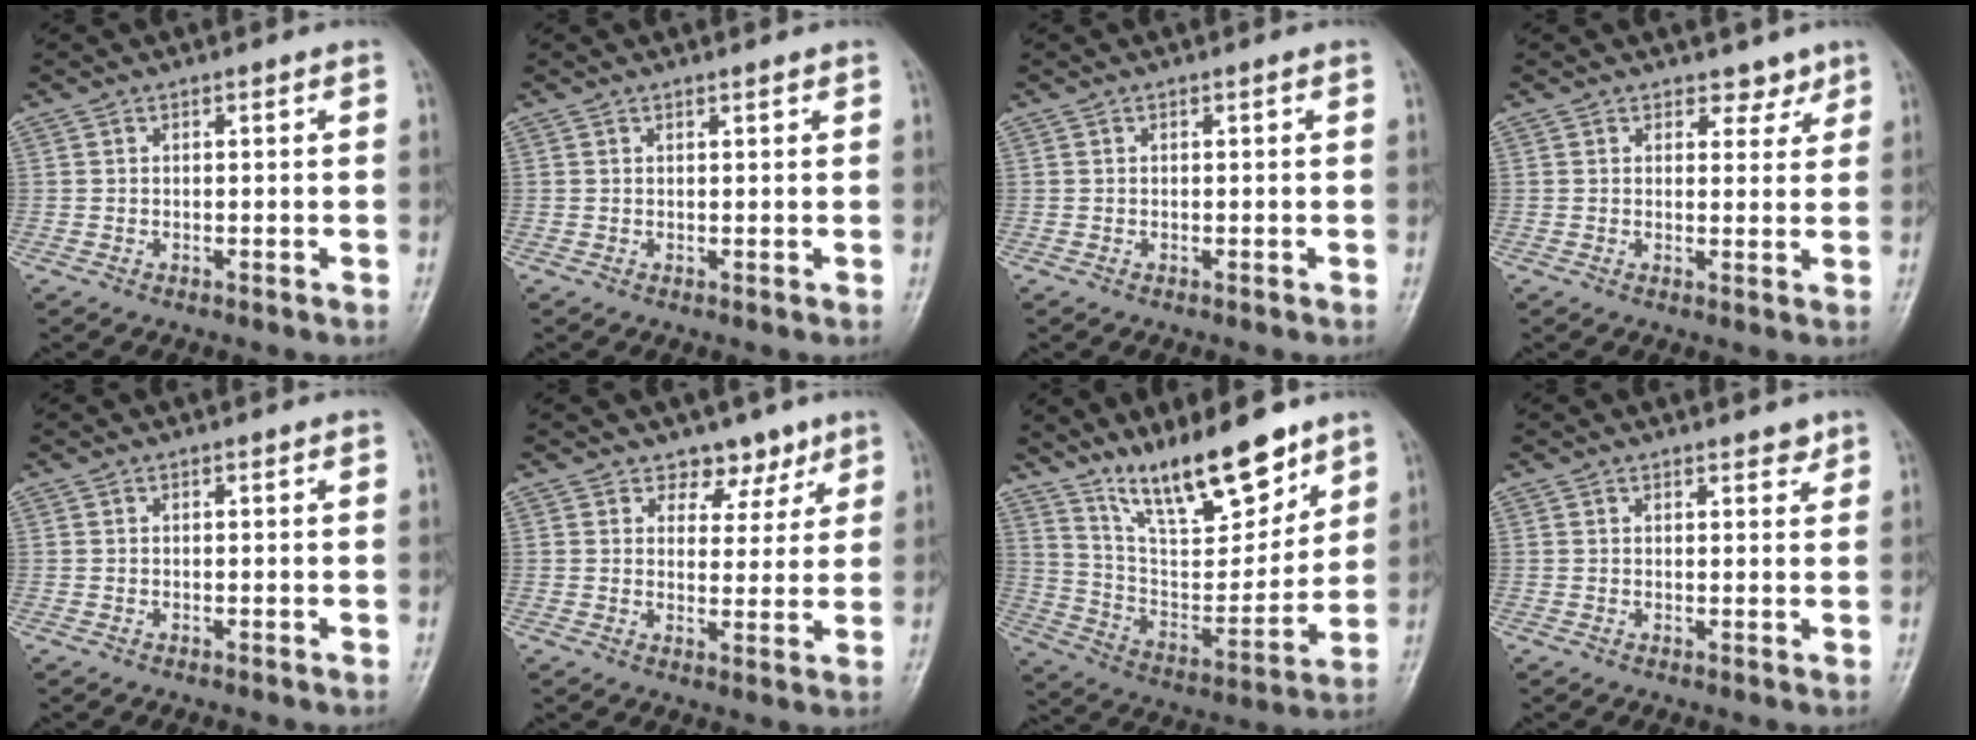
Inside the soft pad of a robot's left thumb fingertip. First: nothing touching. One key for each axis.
{"total": 0.7, "fx": 0.6, "fy": 0.2, "fz": 0.3, "tx": -0.007, "ty": -0.004, "tz": 0.009}
{"total": 0.0}
{"total": 3.2, "fx": 2.4, "fy": 2.0, "fz": 0.7, "tx": 0.017, "ty": -0.014, "tz": 0.031}
{"total": 0.0}
{"total": 5.5, "fx": 3.9, "fy": 3.6, "fz": 1.3, "tx": 0.019, "ty": -0.022, "tz": 0.057}
{"total": 18.4, "fx": 13.5, "fy": 5.7, "fz": 11.2, "tx": -0.136, "ty": -0.083, "tz": 0.243}
{"total": 2.1, "fx": 1.7, "fy": 1.0, "fz": 0.9, "tx": 0.002, "ty": -0.010, "tz": 0.020}